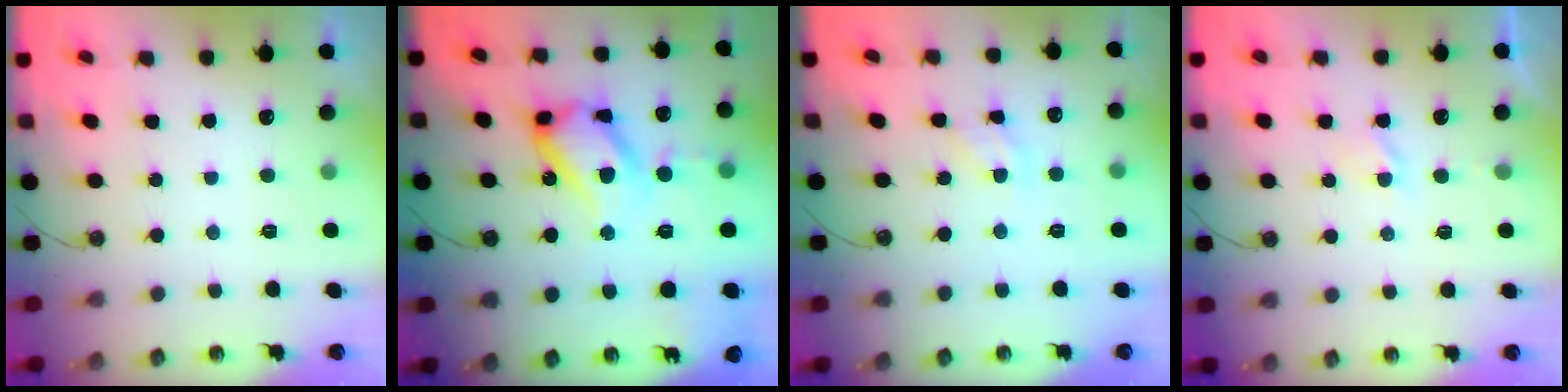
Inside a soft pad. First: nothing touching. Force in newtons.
{"total": 22.7, "press": 22.6, "slide": 2.1}
{"total": 5.5, "press": 5.5, "slide": 0.4}
{"total": 1.9, "press": 1.9, "slide": 0.4}